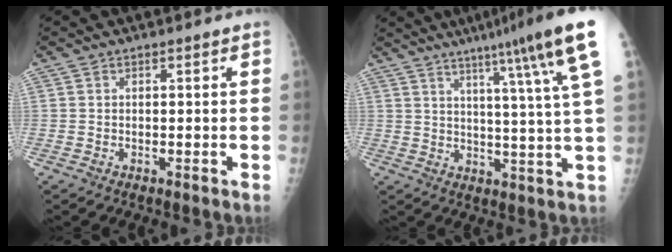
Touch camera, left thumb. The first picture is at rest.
{"total": 16.3, "force": [9.0, -0.5, 13.6], "torque": [-0.189, -0.026, 0.112]}